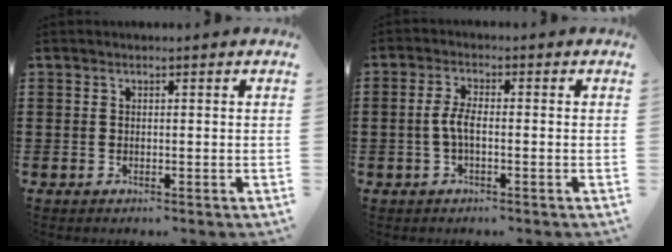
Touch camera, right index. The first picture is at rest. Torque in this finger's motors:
{"motor_torque": [0.53, 0.43, 0.43, 0.05]}